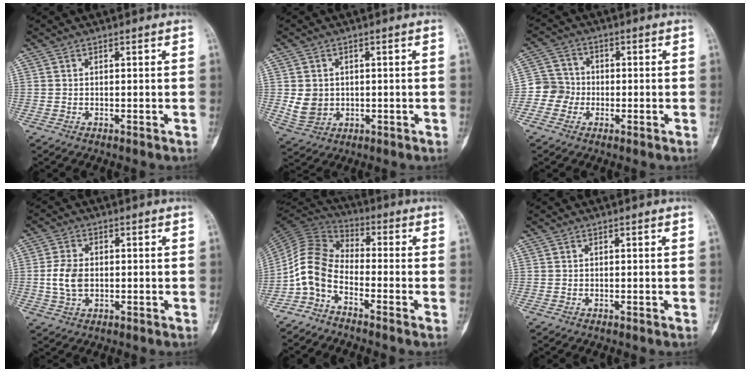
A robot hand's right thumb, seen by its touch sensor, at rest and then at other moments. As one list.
[{"total": 5.4, "force": [0.2, 4.6, 2.7], "torque": [-0.031, -0.002, 0.017]}, {"total": 5.5, "force": [-1.5, 5.2, 0.8], "torque": [0.018, 0.016, -0.040]}, {"total": 5.7, "force": [-0.3, 3.9, 4.2], "torque": [-0.084, 0.005, -0.006]}, {"total": 8.4, "force": [-4.0, 4.7, 5.6], "torque": [-0.109, 0.056, -0.100]}, {"total": 0.0}]